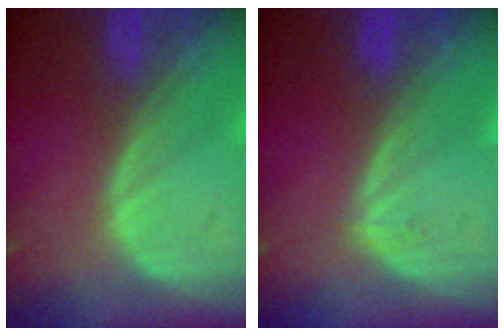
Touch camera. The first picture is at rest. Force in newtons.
{"total": 0.5, "press": 0.5, "slide": 0.2}